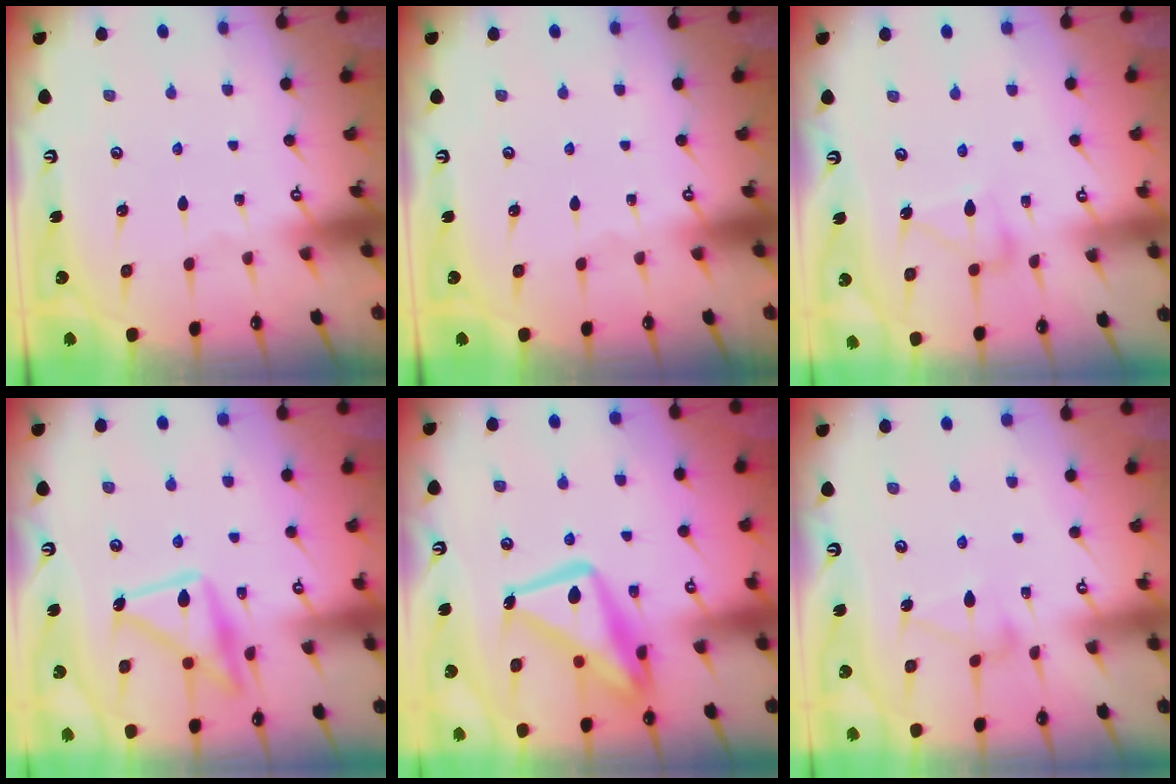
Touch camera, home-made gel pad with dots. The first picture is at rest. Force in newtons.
{"total": 0.0}
{"total": 8.3, "press": 8.2, "slide": 0.6}
{"total": 16.7, "press": 16.7, "slide": 1.2}
{"total": 17.2, "press": 17.1, "slide": 1.6}
{"total": 8.9, "press": 8.9, "slide": 0.4}